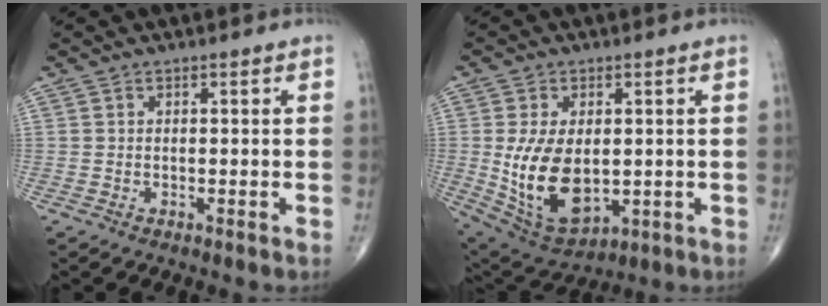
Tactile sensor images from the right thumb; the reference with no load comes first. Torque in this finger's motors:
{"motor_torque": [-0.24, 1.37, 1.38, 0.25, 0.42]}